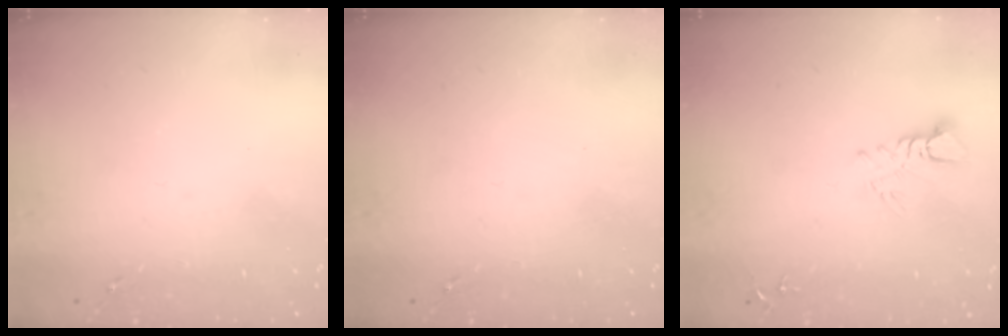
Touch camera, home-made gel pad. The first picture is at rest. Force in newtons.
{"total": 0.0}
{"total": 5.6, "press": 5.6, "slide": 0.6}